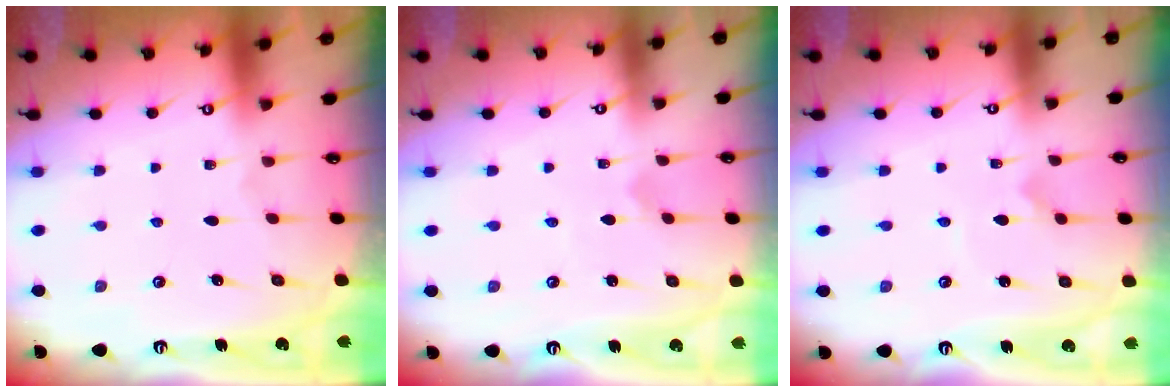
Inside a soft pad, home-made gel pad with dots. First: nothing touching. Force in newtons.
{"total": 0.8, "press": 0.8, "slide": 0.0}
{"total": 2.9, "press": 2.9, "slide": 0.1}